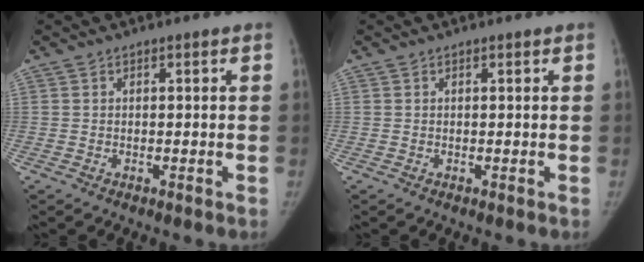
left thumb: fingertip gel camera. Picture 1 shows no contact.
{"total": 0.0}